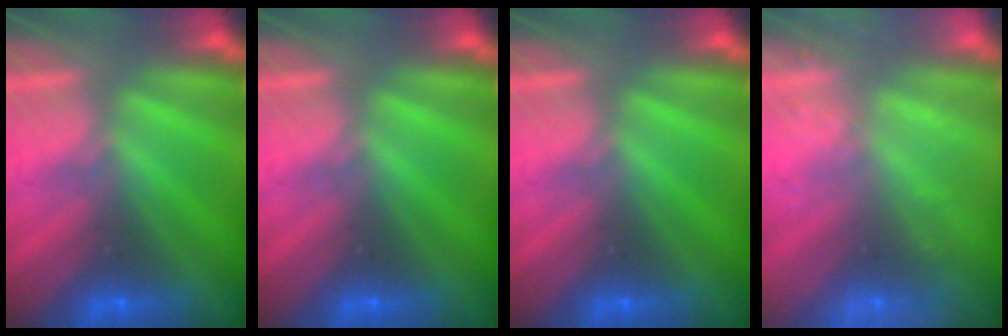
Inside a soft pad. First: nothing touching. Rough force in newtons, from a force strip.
{"total": 0.0}
{"total": 0.0}
{"total": 9.4}